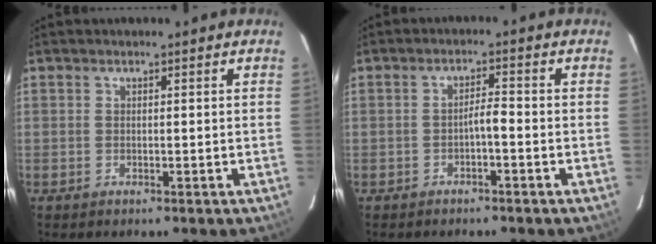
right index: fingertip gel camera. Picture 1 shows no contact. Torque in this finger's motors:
{"motor_torque": [0.42, -0.14, 0.13, 0.05]}